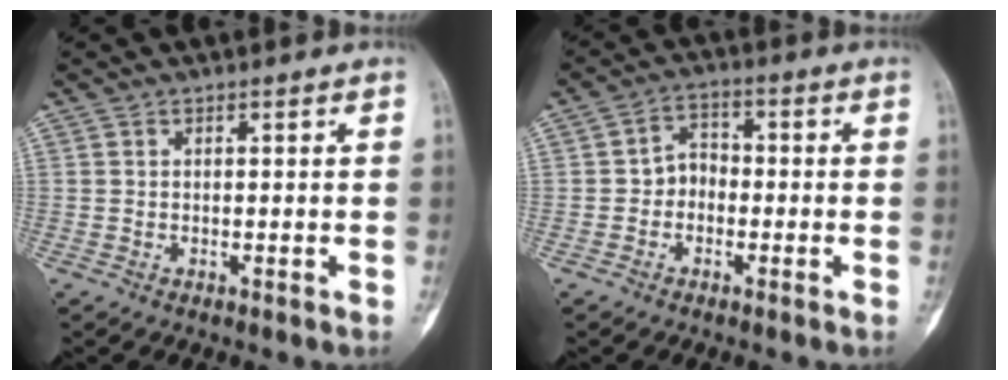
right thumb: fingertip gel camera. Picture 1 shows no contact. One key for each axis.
{"total": 4.6, "fx": -1.0, "fy": 3.8, "fz": 2.4, "tx": -0.017, "ty": 0.022, "tz": -0.030}